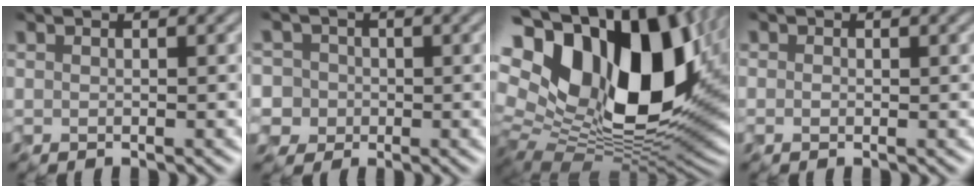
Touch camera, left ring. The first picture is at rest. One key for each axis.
{"total": 4.2, "fx": 0.0, "fy": 4.1, "fz": 0.8, "tx": -0.017, "ty": 0.032, "tz": -0.011}
{"total": 19.2, "fx": 3.8, "fy": 12.3, "fz": 14.3, "tx": -0.270, "ty": -0.003, "tz": 0.099}
{"total": 0.8, "fx": -0.5, "fy": -0.2, "fz": -0.6, "tx": 0.001, "ty": 0.001, "tz": 0.002}